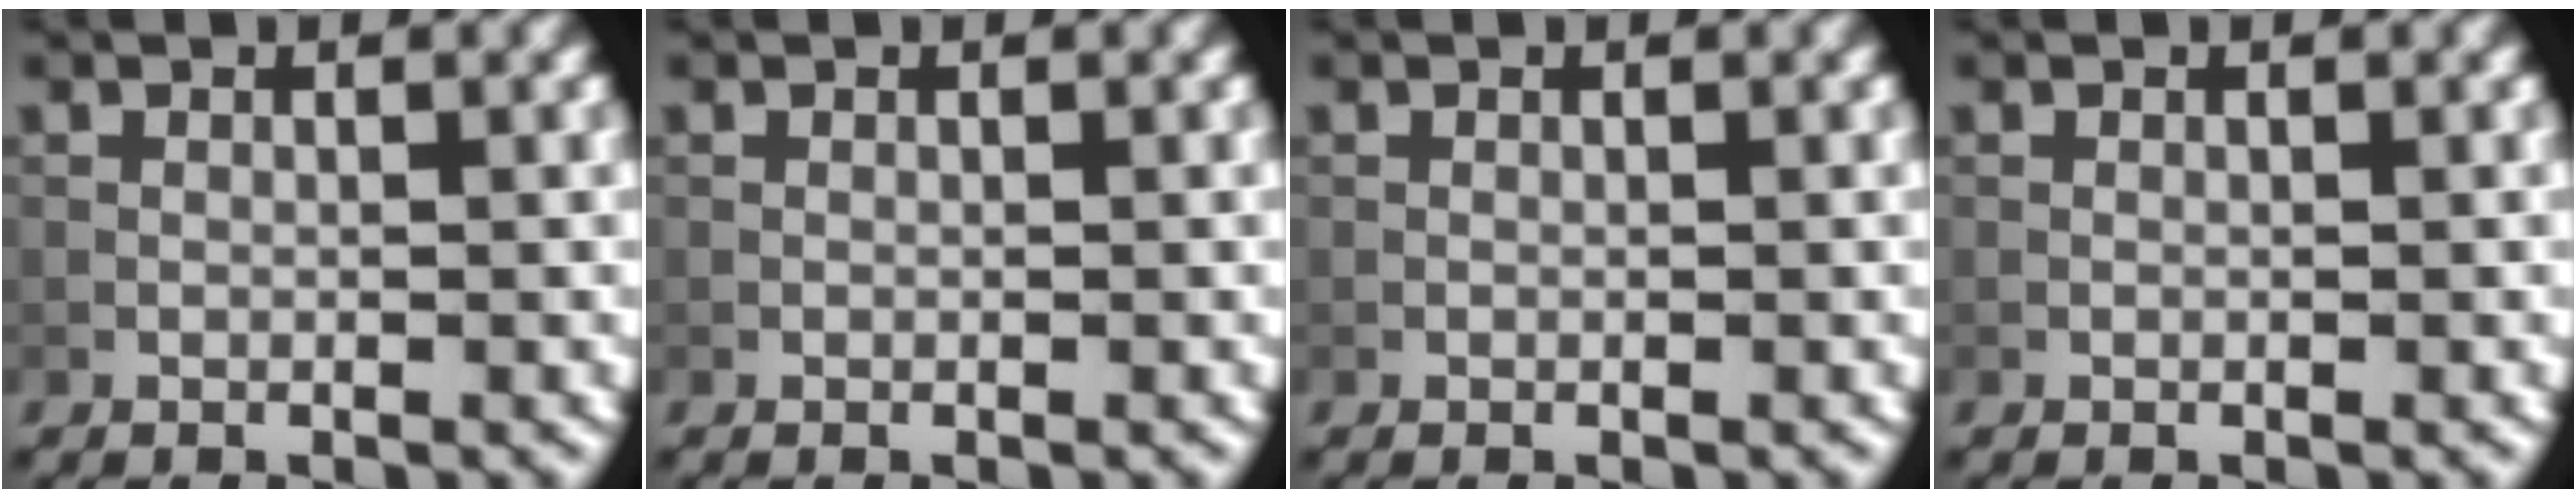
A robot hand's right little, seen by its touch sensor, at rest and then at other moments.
{"total": 0.0}
{"total": 0.0}
{"total": 0.0}